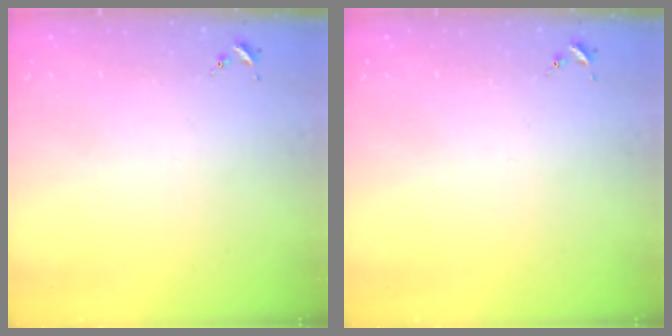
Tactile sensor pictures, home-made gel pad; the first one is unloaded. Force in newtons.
{"total": 0.0}